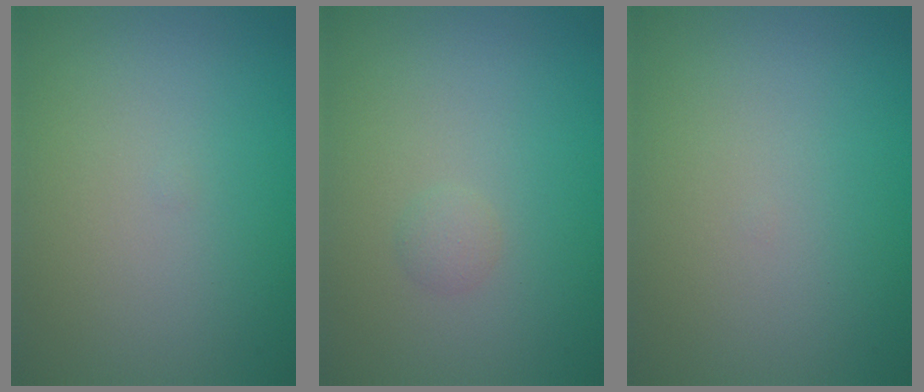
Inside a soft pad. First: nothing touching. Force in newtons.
{"total": 0.8, "press": 0.8, "slide": 0.1}
{"total": 0.0}